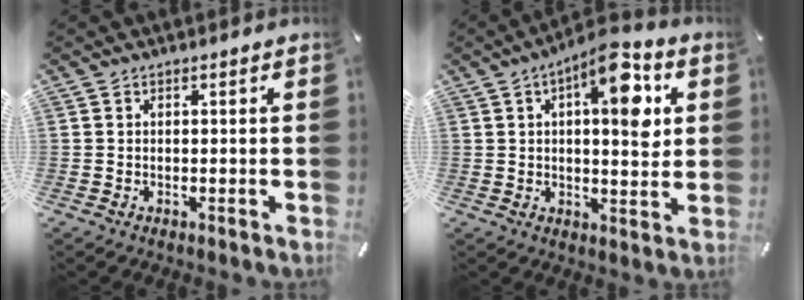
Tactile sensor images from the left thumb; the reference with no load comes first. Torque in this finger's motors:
{"motor_torque": [0.36, 0.11, 0.28, -0.17, 0.12]}